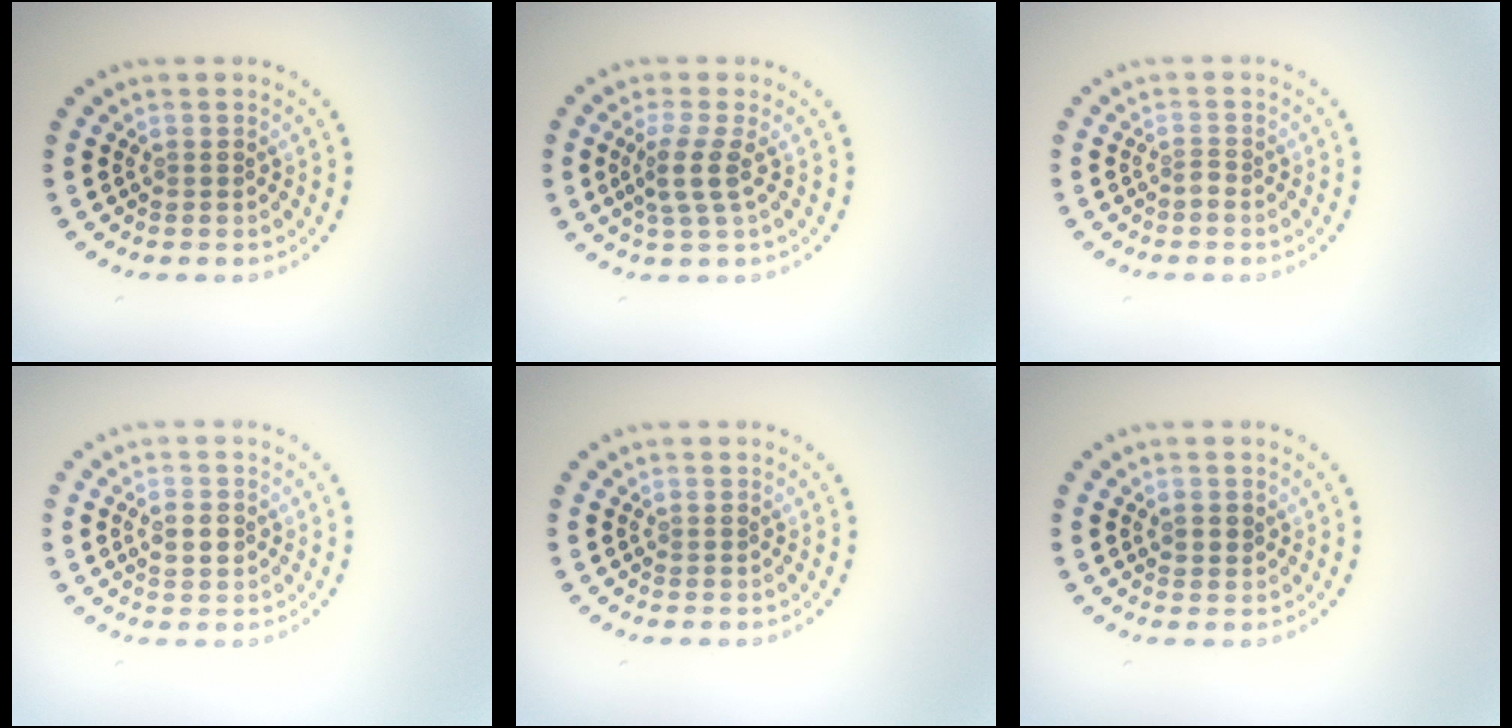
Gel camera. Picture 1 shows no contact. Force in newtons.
{"total": 2.5, "press": 2.0, "slide": 1.6}
{"total": 0.9, "press": 0.6, "slide": 0.7}
{"total": 2.3, "press": 2.3, "slide": 0.1}
{"total": 0.0}
{"total": 1.2, "press": 1.1, "slide": 0.4}